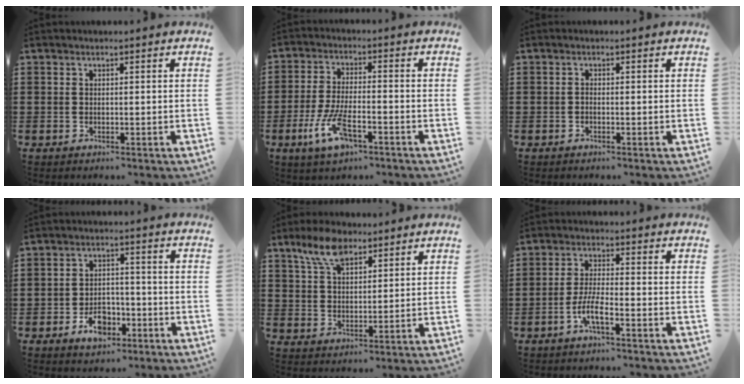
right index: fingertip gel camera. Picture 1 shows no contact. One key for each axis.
{"total": 8.1, "fx": -3.6, "fy": 2.8, "fz": 6.7, "tx": -0.153, "ty": -0.012, "tz": -0.067}
{"total": 0.6, "fx": -0.4, "fy": 0.2, "fz": 0.4, "tx": -0.010, "ty": -0.003, "tz": -0.006}
{"total": 5.3, "fx": -3.0, "fy": 3.3, "fz": 3.0, "tx": -0.039, "ty": 0.003, "tz": -0.059}
{"total": 7.2, "fx": 4.7, "fy": 3.4, "fz": 4.3, "tx": -0.099, "ty": 0.009, "tz": 0.089}
{"total": 4.6, "fx": -2.5, "fy": 0.7, "fz": 3.8, "tx": -0.090, "ty": -0.006, "tz": -0.054}